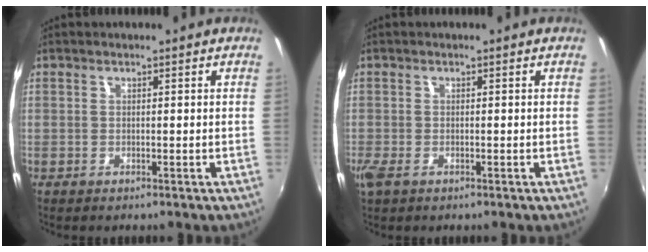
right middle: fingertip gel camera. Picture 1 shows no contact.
{"total": 2.5, "force": [-1.4, 1.3, 1.7], "torque": [-0.036, -0.011, -0.025]}